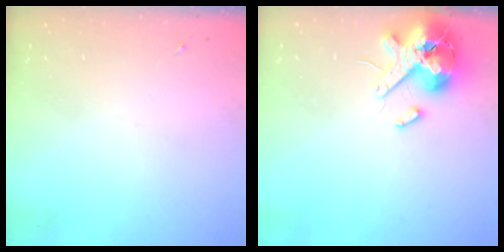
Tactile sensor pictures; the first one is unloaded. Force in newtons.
{"total": 13.6, "press": 13.5, "slide": 2.2}